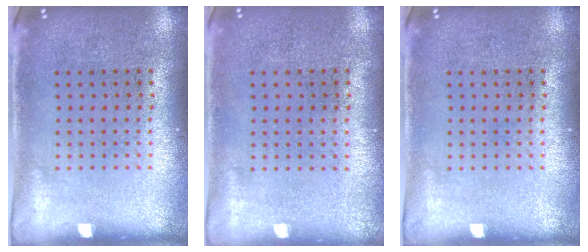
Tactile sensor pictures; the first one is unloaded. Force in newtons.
{"total": 0.0}
{"total": 0.0}